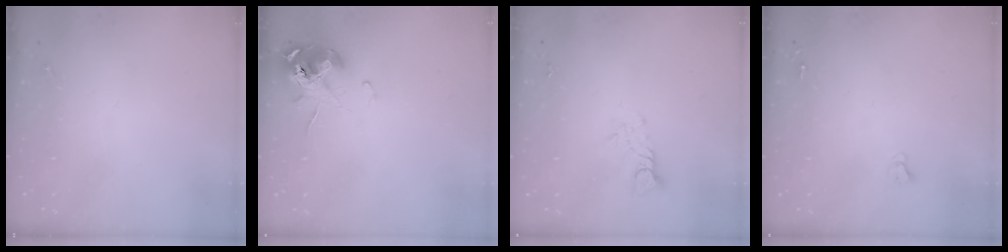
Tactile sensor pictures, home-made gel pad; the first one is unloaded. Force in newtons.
{"total": 10.8, "press": 10.7, "slide": 1.2}
{"total": 3.8, "press": 3.7, "slide": 0.3}
{"total": 2.7, "press": 2.7, "slide": 0.2}